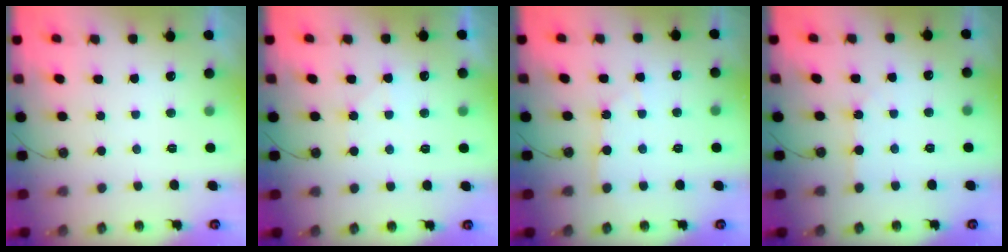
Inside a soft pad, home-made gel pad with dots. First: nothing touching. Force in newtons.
{"total": 6.1, "press": 6.1, "slide": 0.8}
{"total": 4.7, "press": 4.7, "slide": 0.6}
{"total": 2.7, "press": 2.7, "slide": 0.4}